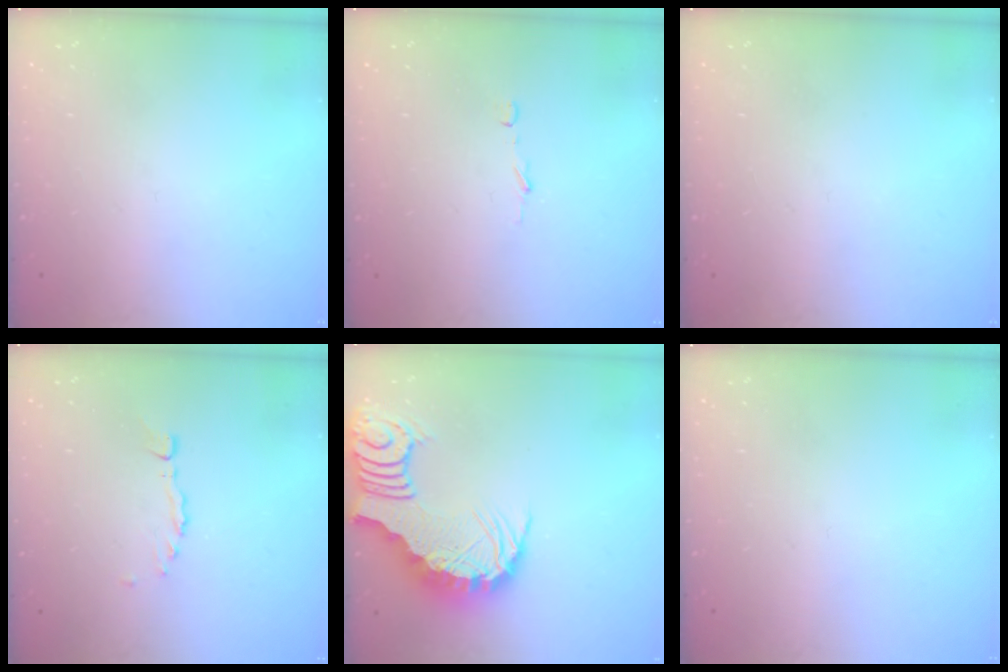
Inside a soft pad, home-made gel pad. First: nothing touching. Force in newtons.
{"total": 2.8, "press": 2.8, "slide": 0.2}
{"total": 0.0}
{"total": 0.0}
{"total": 6.4, "press": 6.3, "slide": 0.7}
{"total": 0.0}